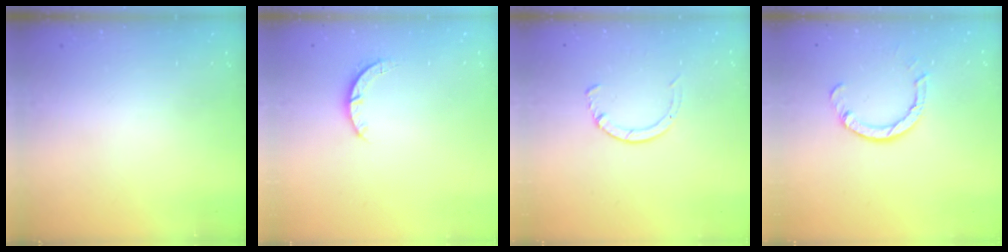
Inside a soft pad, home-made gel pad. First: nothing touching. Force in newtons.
{"total": 2.7, "press": 2.7, "slide": 0.4}
{"total": 3.3, "press": 3.3, "slide": 0.4}
{"total": 4.2, "press": 4.2, "slide": 0.1}